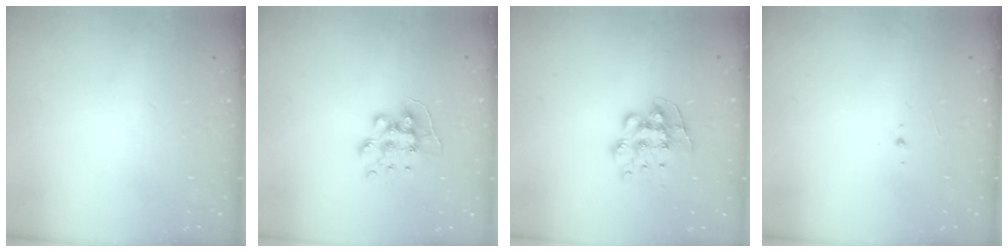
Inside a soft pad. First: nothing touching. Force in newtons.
{"total": 9.8, "press": 9.8, "slide": 0.3}
{"total": 9.3, "press": 9.3, "slide": 0.3}
{"total": 2.7, "press": 2.5, "slide": 0.8}